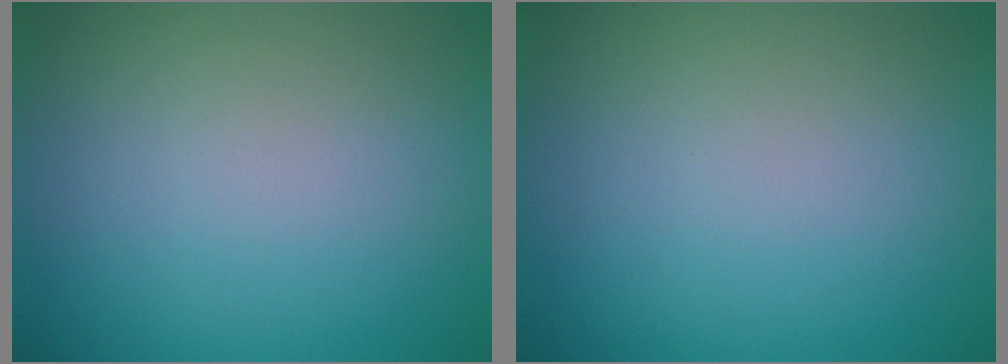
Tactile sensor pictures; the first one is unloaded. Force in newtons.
{"total": 0.0}